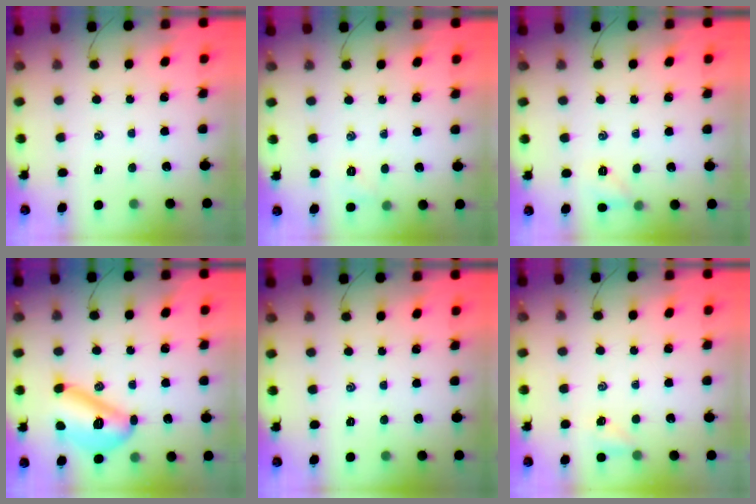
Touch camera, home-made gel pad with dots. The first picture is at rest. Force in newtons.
{"total": 4.8, "press": 4.6, "slide": 1.0}
{"total": 6.4, "press": 6.1, "slide": 1.9}
{"total": 14.5, "press": 14.5, "slide": 1.0}
{"total": 0.0}
{"total": 2.4, "press": 2.3, "slide": 0.9}